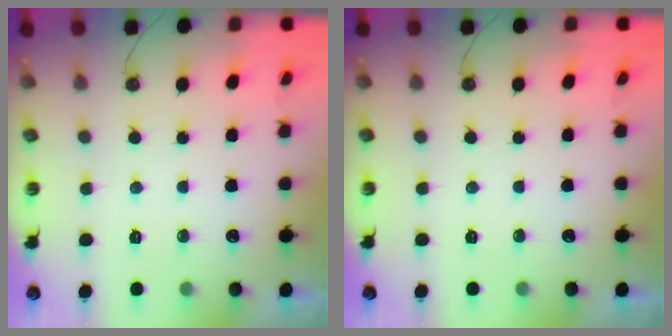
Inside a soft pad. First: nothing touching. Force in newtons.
{"total": 0.0}